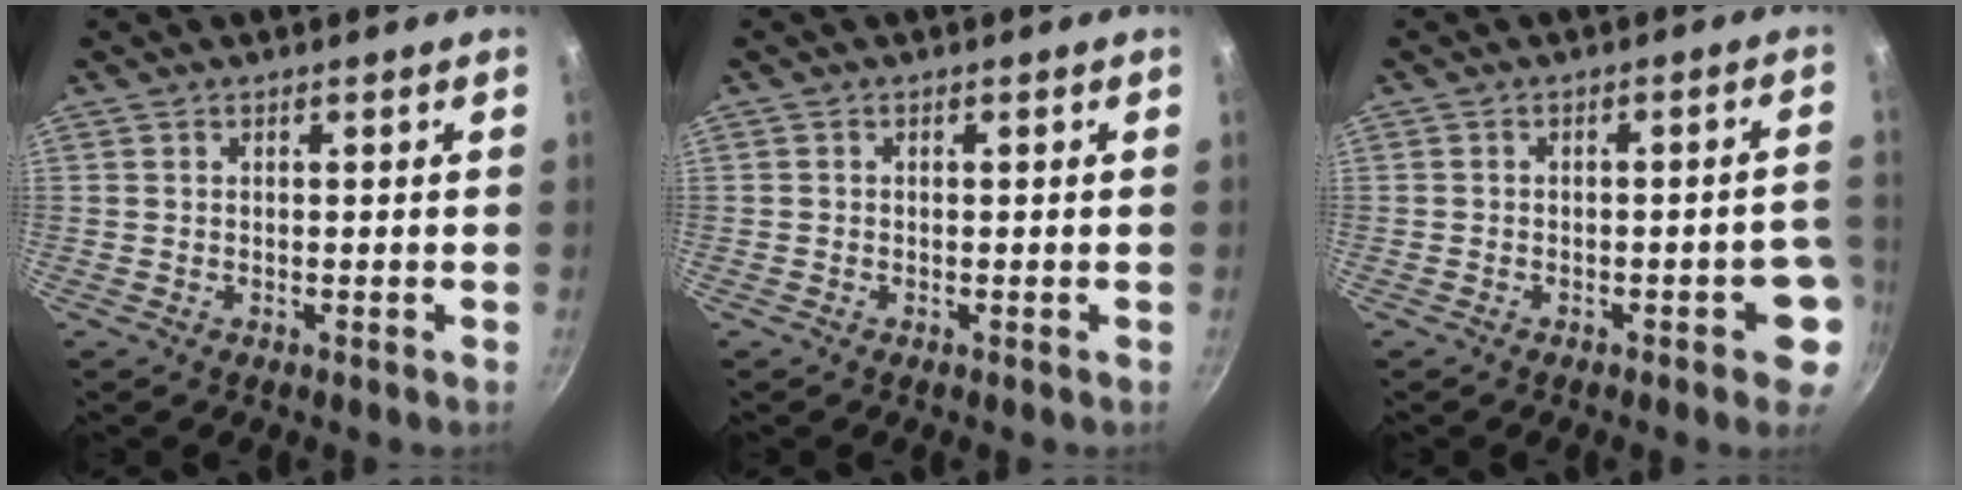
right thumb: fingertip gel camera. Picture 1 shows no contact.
{"total": 0.0}
{"total": 6.0, "force": [-2.2, 2.6, 4.9], "torque": [-0.029, 0.031, -0.022]}